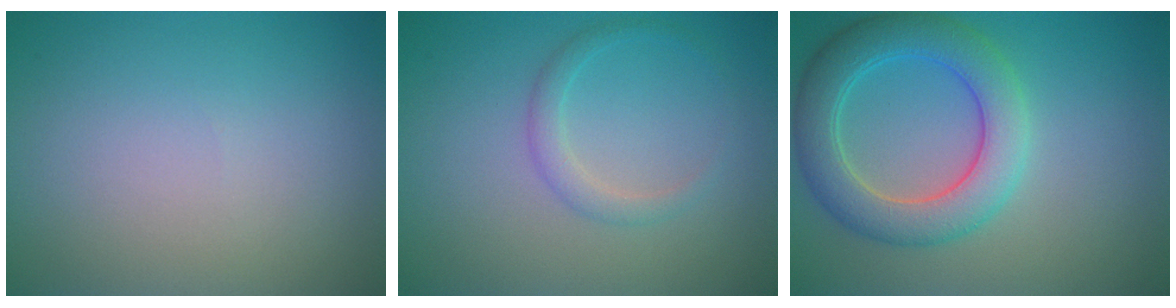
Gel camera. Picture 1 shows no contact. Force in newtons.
{"total": 1.6, "press": 1.6, "slide": 0.1}
{"total": 6.1, "press": 6.1, "slide": 0.2}